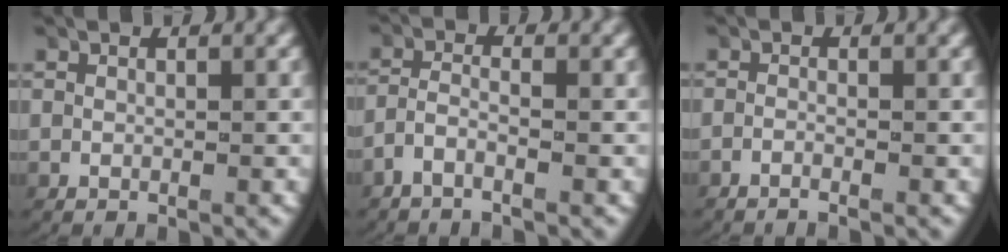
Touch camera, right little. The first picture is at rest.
{"total": 2.4, "force": [-1.8, 0.3, 1.6], "torque": [-0.043, -0.005, -0.032]}
{"total": 1.8, "force": [-1.7, 0.2, 0.7], "torque": [-0.026, -0.006, -0.029]}